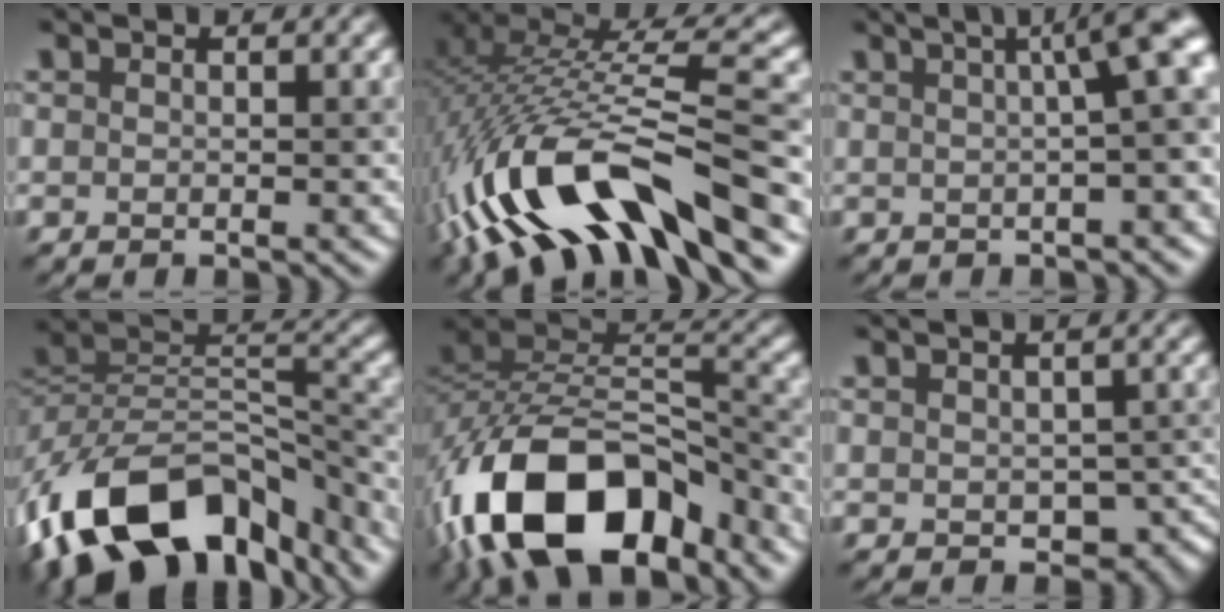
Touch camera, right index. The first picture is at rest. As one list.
[{"total": 14.6, "force": [-5.7, 5.3, 12.3], "torque": [-0.248, 0.007, -0.089]}, {"total": 9.5, "force": [1.8, 3.0, 8.8], "torque": [-0.033, 0.036, 0.008]}, {"total": 14.9, "force": [-8.9, 8.6, 8.3], "torque": [-0.189, 0.011, -0.141]}, {"total": 14.7, "force": [-8.8, 7.5, 9.1], "torque": [-0.172, 0.010, -0.162]}, {"total": 5.2, "force": [-1.2, 3.6, 3.5], "torque": [-0.048, -0.021, -0.007]}]